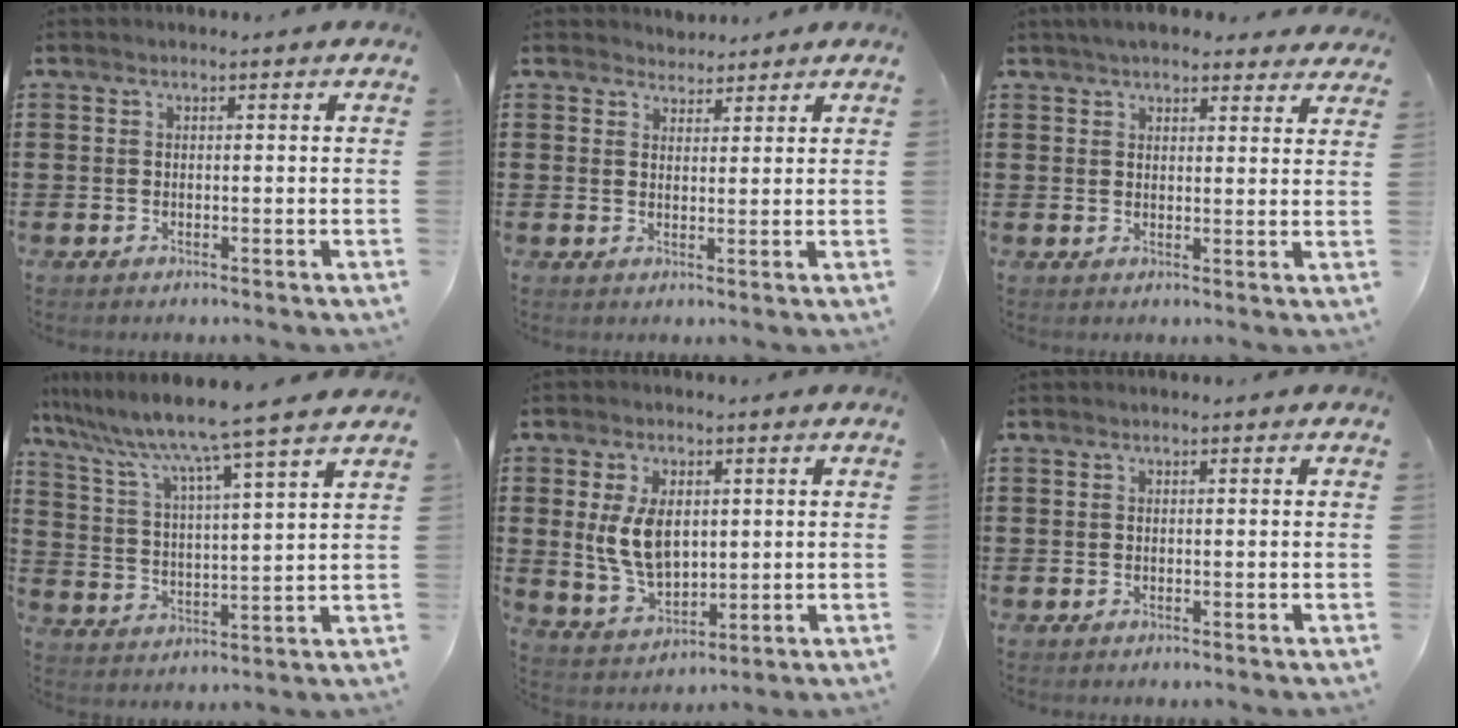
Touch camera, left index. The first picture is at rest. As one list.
[{"total": 2.3, "force": [2.1, 0.8, -0.2], "torque": [-0.003, 0.002, 0.041]}, {"total": 4.4, "force": [4.0, 1.1, 1.5], "torque": [-0.039, -0.003, 0.074]}, {"total": 7.9, "force": [6.9, -1.5, 3.5], "torque": [-0.098, -0.054, 0.107]}, {"total": 8.1, "force": [1.6, 5.1, 6.1], "torque": [-0.138, 0.004, 0.025]}, {"total": 0.0}]